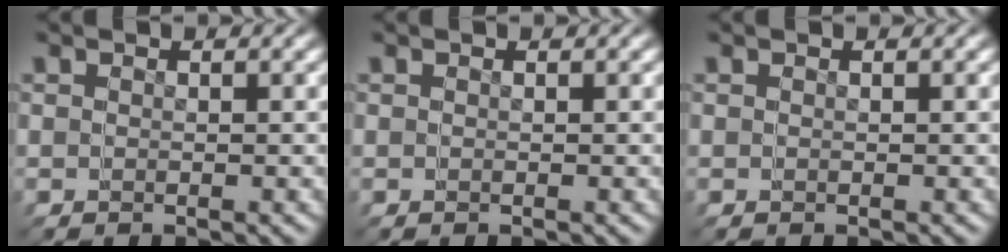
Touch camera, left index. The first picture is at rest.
{"total": 0.0}
{"total": 0.0}